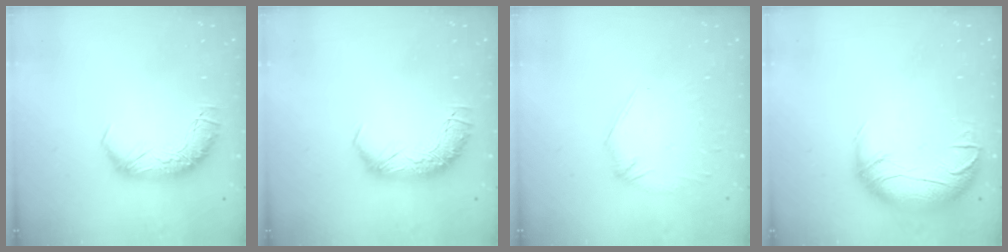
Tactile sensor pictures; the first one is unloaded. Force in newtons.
{"total": 0.0}
{"total": 3.8, "press": 3.5, "slide": 1.4}
{"total": 3.0, "press": 1.9, "slide": 2.3}